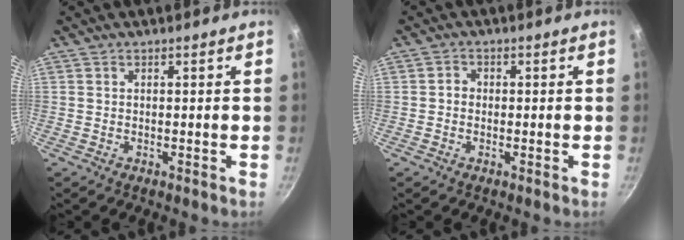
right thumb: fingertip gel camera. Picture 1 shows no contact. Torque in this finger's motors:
{"motor_torque": [0.04, 0.22, 0.20, 0.01, 0.01]}